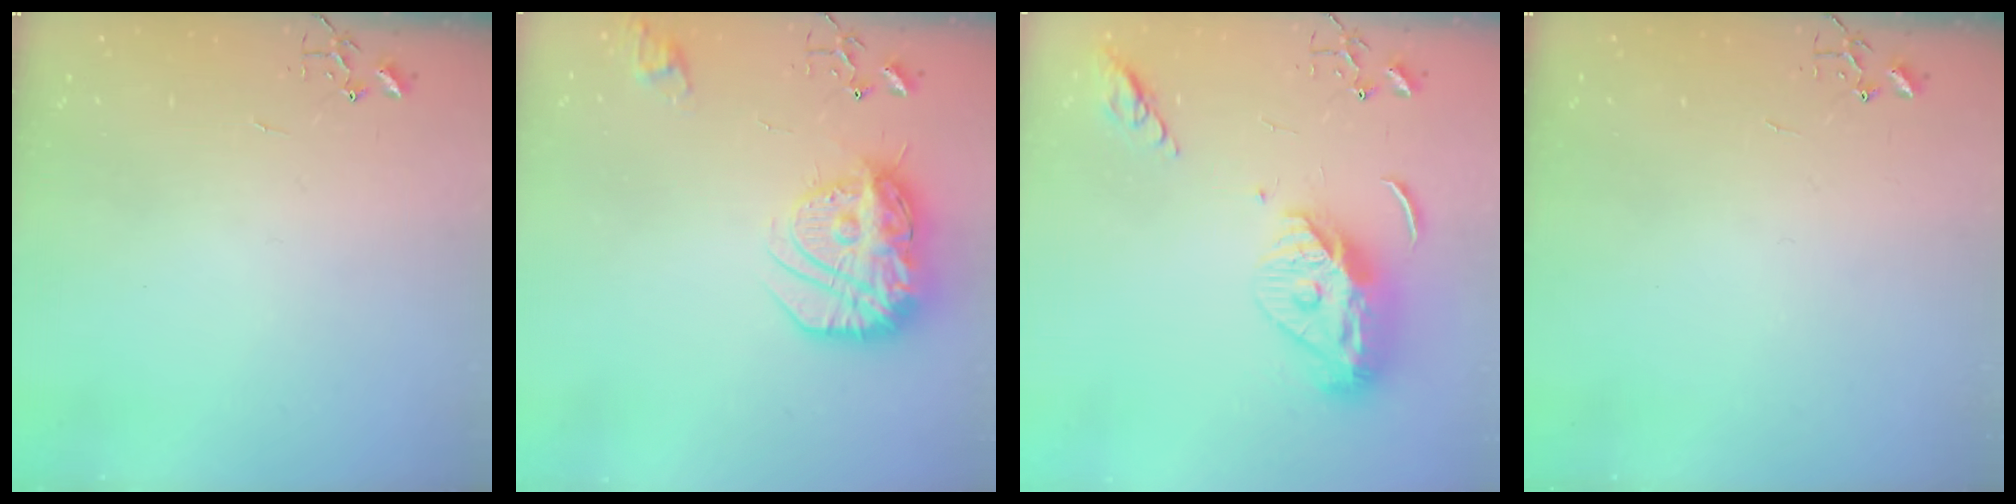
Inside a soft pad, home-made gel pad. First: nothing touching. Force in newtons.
{"total": 18.9, "press": 18.8, "slide": 1.8}
{"total": 12.7, "press": 12.7, "slide": 0.9}
{"total": 0.0}